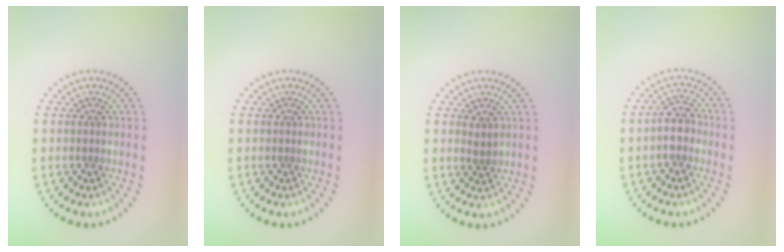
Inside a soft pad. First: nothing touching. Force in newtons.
{"total": 0.0}
{"total": 1.0, "press": 0.9, "slide": 0.4}
{"total": 2.3, "press": 2.0, "slide": 1.0}